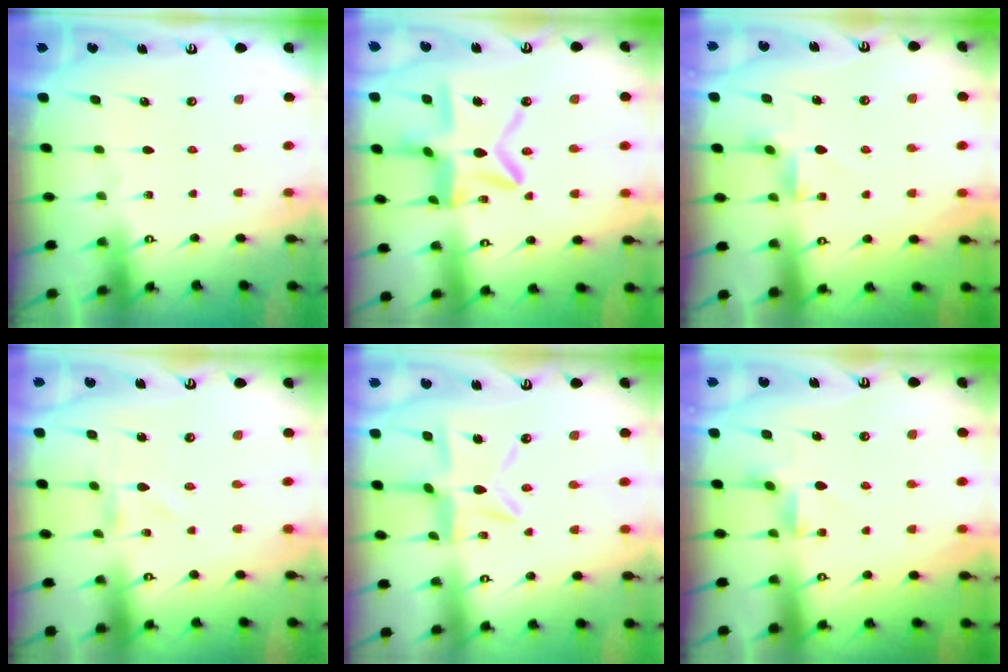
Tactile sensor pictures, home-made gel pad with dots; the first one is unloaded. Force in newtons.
{"total": 14.2, "press": 14.1, "slide": 1.3}
{"total": 2.6, "press": 2.6, "slide": 0.5}
{"total": 0.0}
{"total": 11.1, "press": 11.0, "slide": 1.1}
{"total": 2.6, "press": 2.6, "slide": 0.5}